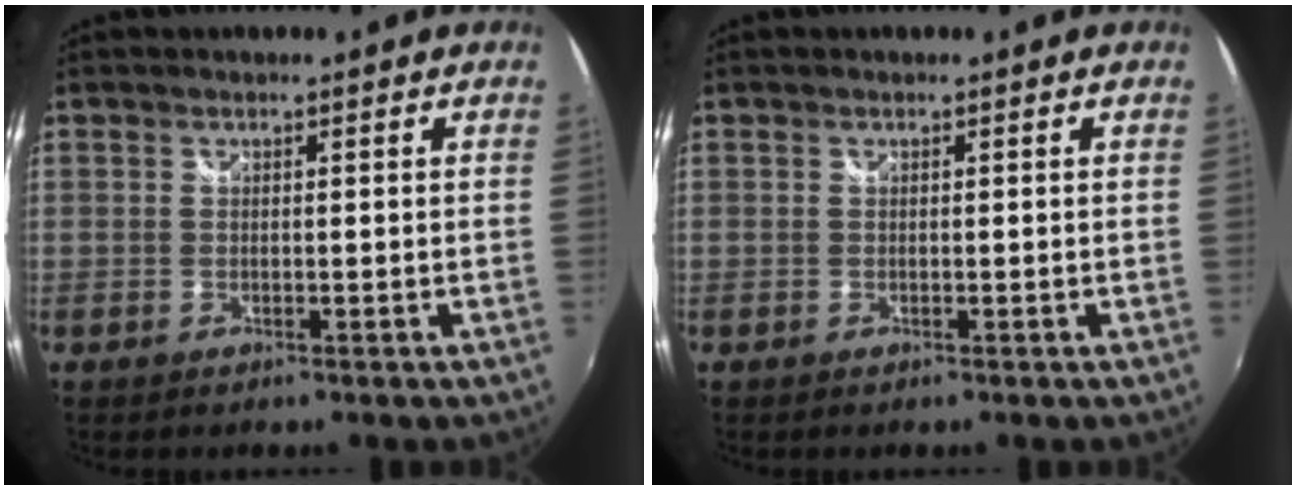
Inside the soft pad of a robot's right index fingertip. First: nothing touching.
{"total": 0.0}